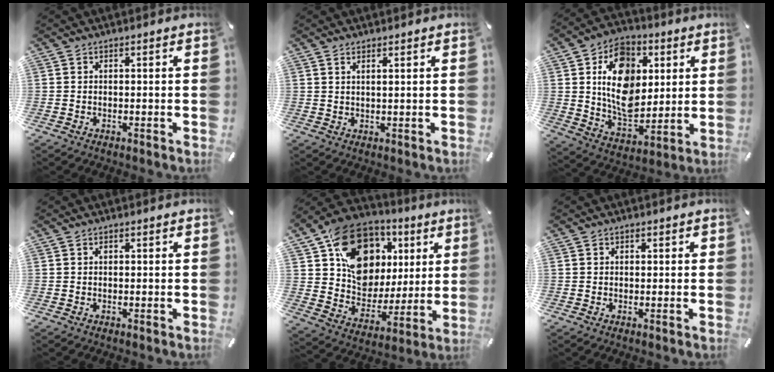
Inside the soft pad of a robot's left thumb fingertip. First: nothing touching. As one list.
[{"total": 1.5, "force": [1.1, -0.2, 0.9], "torque": [-0.019, -0.004, 0.020]}, {"total": 15.8, "force": [3.3, 11.9, 9.8], "torque": [-0.167, -0.007, 0.060]}, {"total": 0.6, "force": [0.2, 0.3, 0.4], "torque": [-0.008, 0.001, 0.002]}, {"total": 19.2, "force": [7.4, 14.9, 9.5], "torque": [-0.148, -0.034, 0.140]}, {"total": 0.9, "force": [0.0, 0.8, 0.3], "torque": [-0.006, 0.006, -0.001]}]